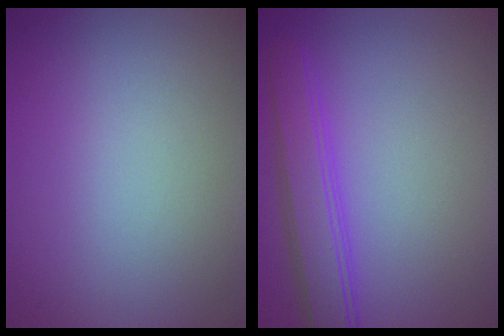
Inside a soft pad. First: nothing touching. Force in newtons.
{"total": 3.7, "press": 3.7, "slide": 0.1}